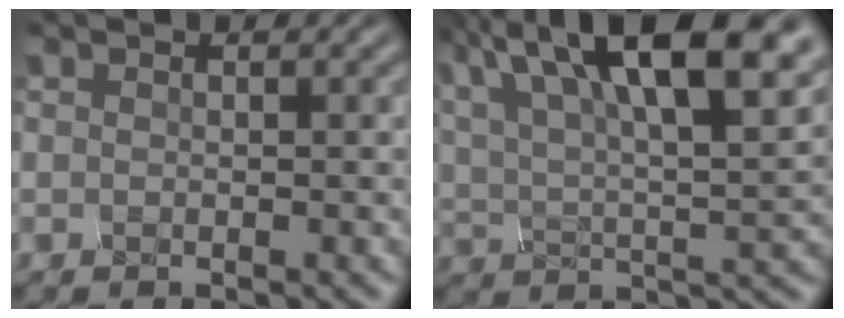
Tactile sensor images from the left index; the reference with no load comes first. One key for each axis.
{"total": 15.9, "fx": 9.0, "fy": 5.6, "fz": 11.8, "tx": -0.199, "ty": 0.039, "tz": 0.135}